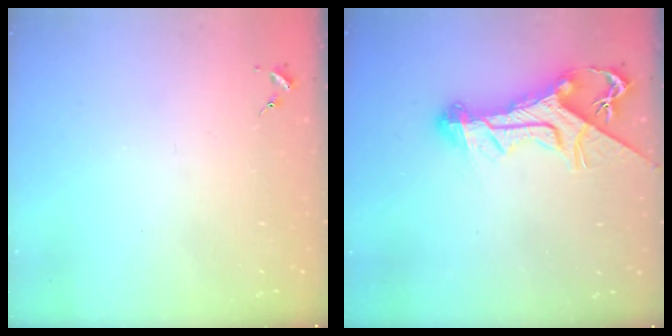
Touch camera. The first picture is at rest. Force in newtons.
{"total": 13.4, "press": 13.4, "slide": 1.3}